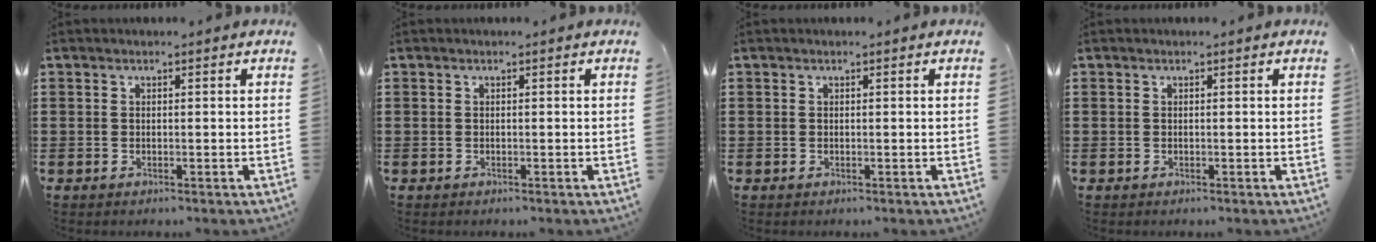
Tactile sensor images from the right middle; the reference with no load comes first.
{"total": 0.0}
{"total": 0.0}
{"total": 0.0}